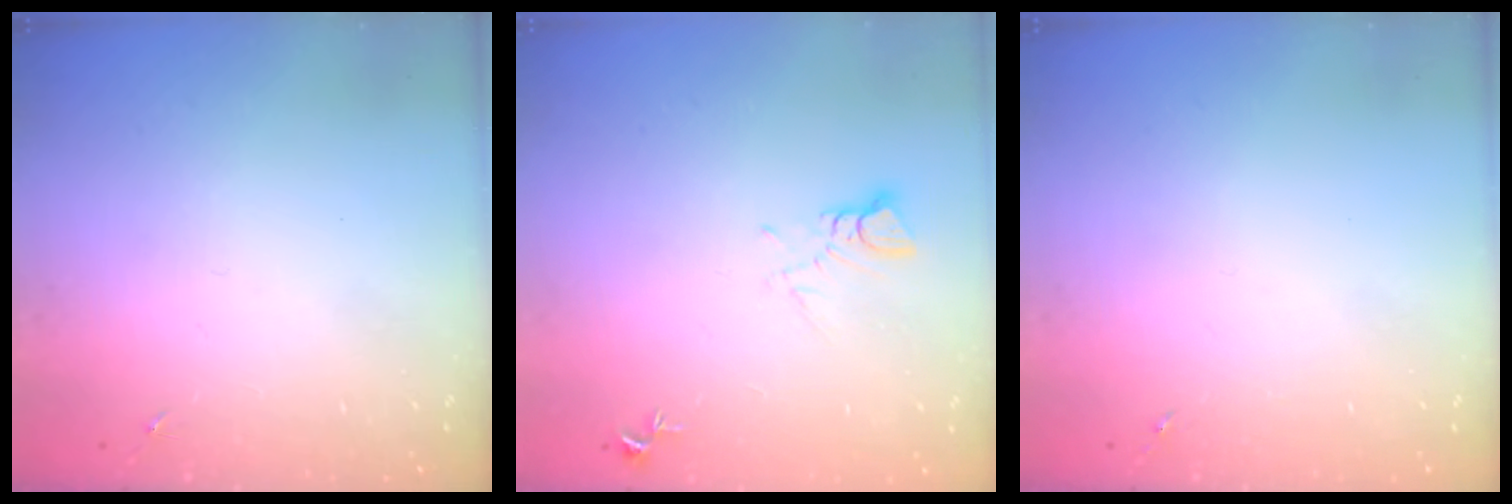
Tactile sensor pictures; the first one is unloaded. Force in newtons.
{"total": 3.5, "press": 3.5, "slide": 0.3}
{"total": 0.0}